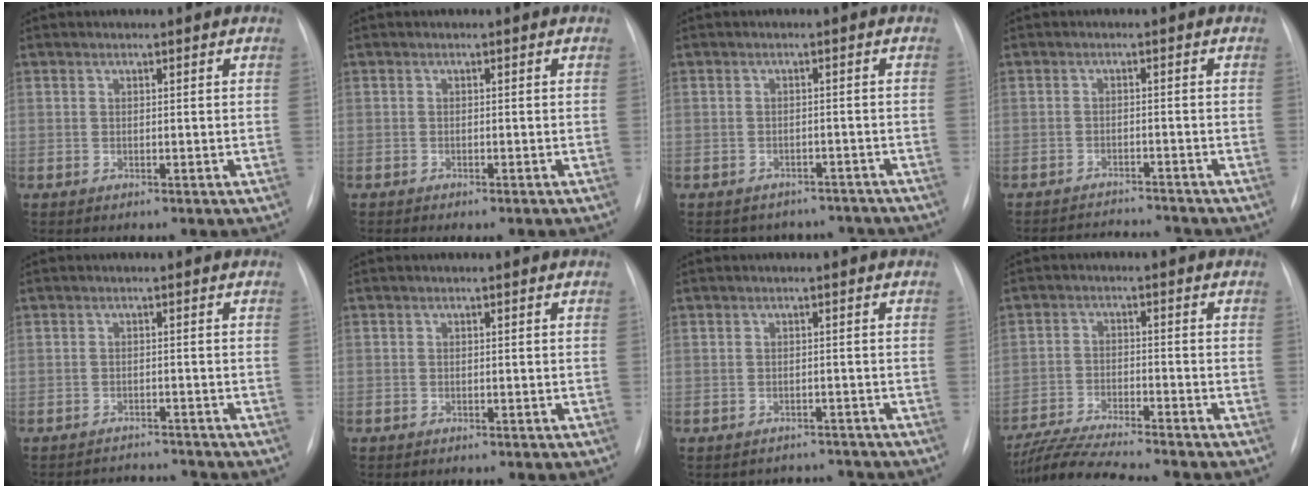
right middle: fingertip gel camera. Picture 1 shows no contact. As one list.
[{"total": 2.4, "force": [-2.0, 0.7, 1.1], "torque": [-0.011, -0.004, -0.023]}, {"total": 8.0, "force": [-7.2, 3.5, 0.2], "torque": [0.004, 0.023, -0.076]}, {"total": 6.2, "force": [-6.2, -0.1, 0.5], "torque": [-0.011, -0.002, -0.096]}, {"total": 5.4, "force": [-5.4, 0.4, -0.1], "torque": [-0.001, 0.004, -0.079]}, {"total": 1.4, "force": [-1.1, 0.7, 0.5], "torque": [-0.012, 0.001, -0.013]}, {"total": 4.4, "force": [-4.1, 1.2, -1.1], "torque": [0.017, 0.018, -0.051]}, {"total": 12.8, "force": [-11.5, 0.1, 5.6], "torque": [-0.101, -0.016, -0.190]}]